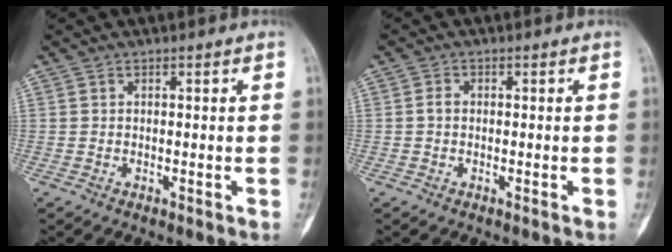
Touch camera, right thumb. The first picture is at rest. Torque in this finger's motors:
{"motor_torque": [-0.04, -0.15, 0.21, -0.03, 0.02]}